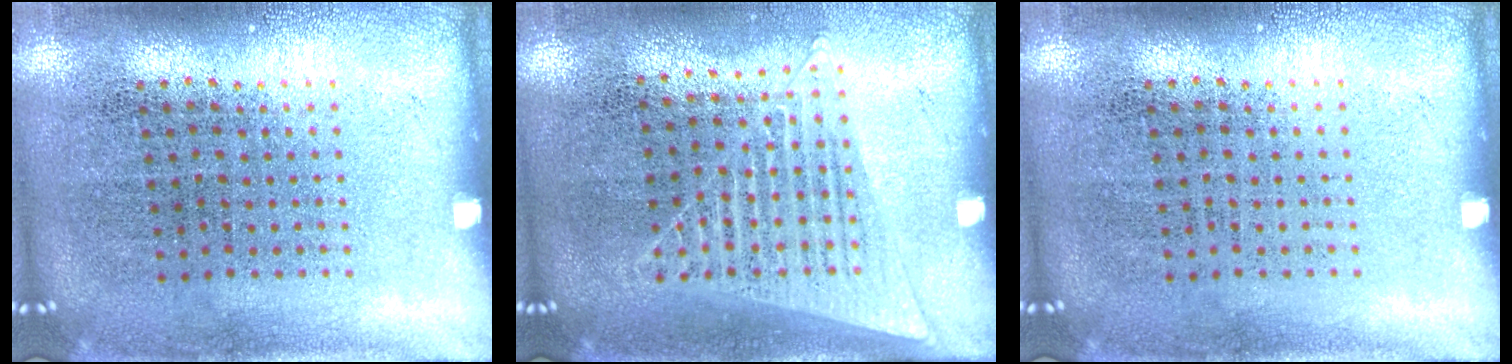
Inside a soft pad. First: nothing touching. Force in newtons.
{"total": 1.2, "press": 1.2, "slide": 0.4}
{"total": 0.0}